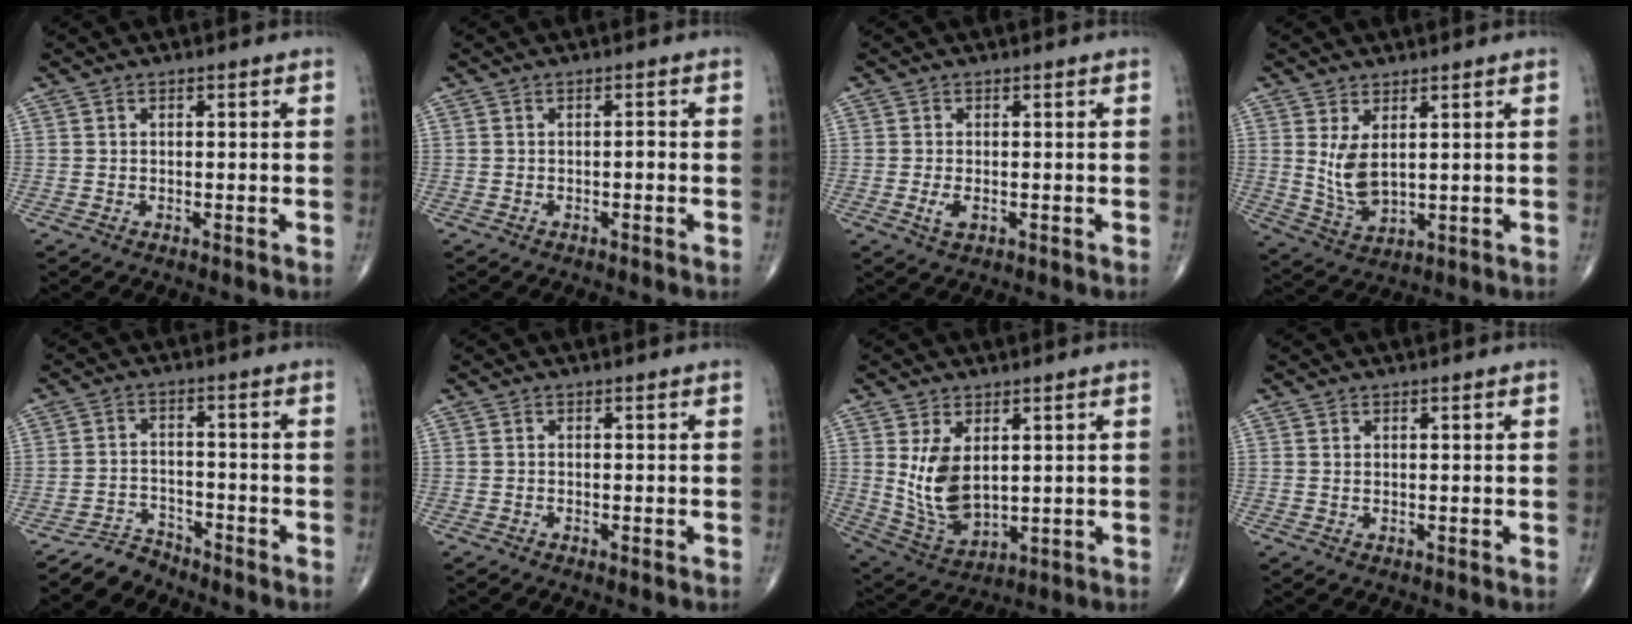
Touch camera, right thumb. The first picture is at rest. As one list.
[{"total": 1.0, "force": [-0.3, 0.5, 0.8], "torque": [-0.008, 0.002, -0.008]}, {"total": 2.5, "force": [-0.7, 1.3, 2.0], "torque": [-0.043, -0.004, -0.011]}, {"total": 6.3, "force": [1.7, 3.0, 5.2], "torque": [-0.097, -0.021, 0.047]}, {"total": 4.3, "force": [-4.1, 1.3, -0.6], "torque": [0.018, 0.028, -0.077]}, {"total": 0.6, "force": [-0.3, 0.2, 0.5], "torque": [-0.012, -0.002, -0.005]}, {"total": 10.0, "force": [2.1, 5.7, 7.9], "torque": [-0.140, -0.022, 0.060]}, {"total": 0.0}]